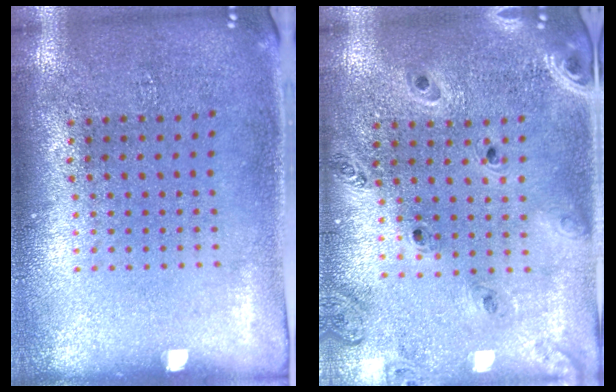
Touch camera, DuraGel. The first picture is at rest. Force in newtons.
{"total": 1.4, "press": 1.3, "slide": 0.3}